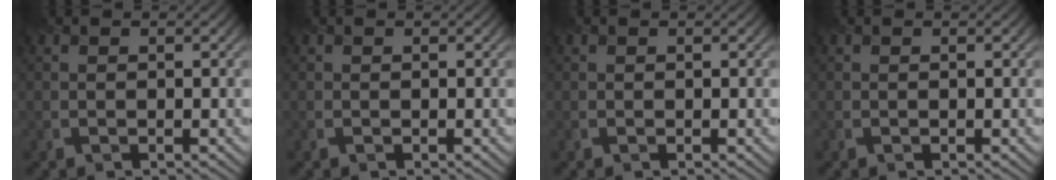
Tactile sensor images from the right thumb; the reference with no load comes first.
{"total": 0.0}
{"total": 0.0}
{"total": 0.0}